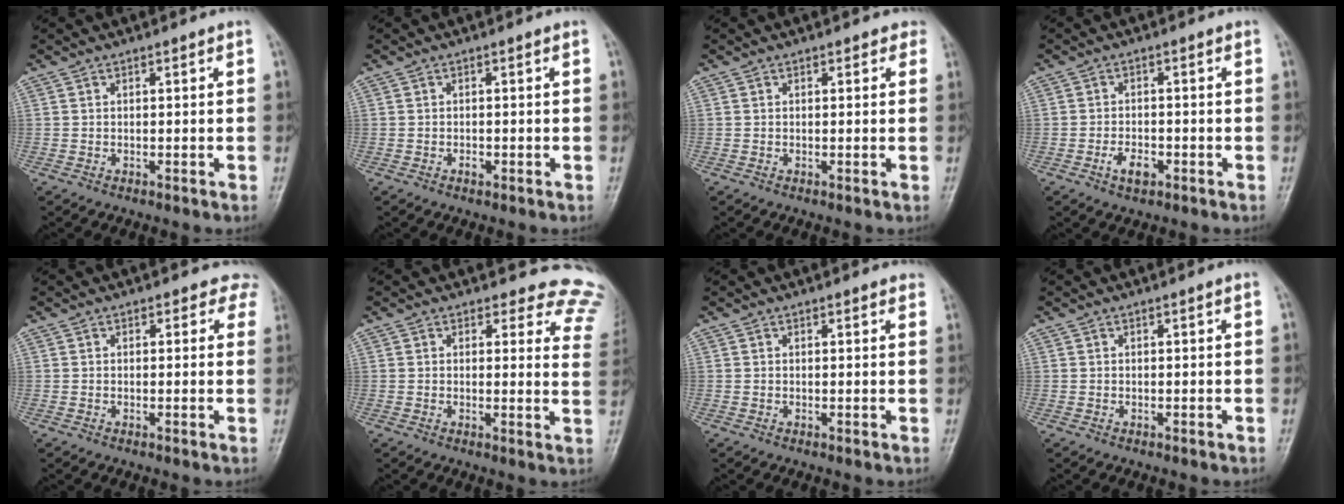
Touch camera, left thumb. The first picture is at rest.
{"total": 0.9, "force": [-0.4, 0.6, 0.5], "torque": [-0.006, 0.001, -0.007]}
{"total": 1.4, "force": [0.8, 1.0, 0.5], "torque": [0.015, -0.001, 0.003]}
{"total": 3.5, "force": [-1.7, 2.0, 2.4], "torque": [-0.038, 0.006, -0.030]}
{"total": 3.1, "force": [2.3, 2.0, 0.3], "torque": [0.030, -0.009, 0.002]}
{"total": 12.5, "force": [11.5, 4.7, 1.1], "torque": [0.051, -0.089, 0.081]}
{"total": 1.4, "force": [1.2, 0.6, 0.5], "torque": [0.006, -0.001, 0.007]}
{"total": 0.0}